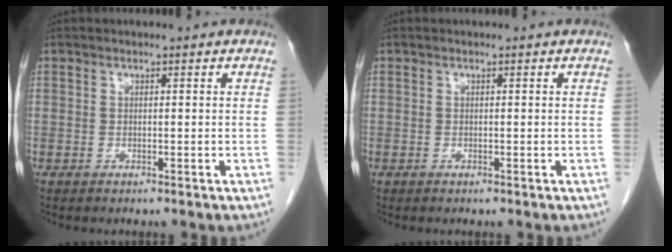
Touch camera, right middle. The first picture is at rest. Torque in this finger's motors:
{"motor_torque": [1.18, -0.96, 0.77, 0.21]}